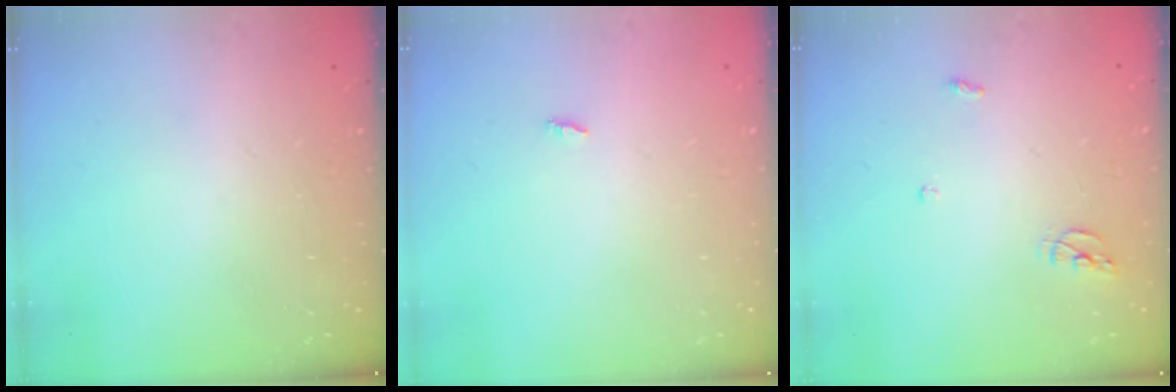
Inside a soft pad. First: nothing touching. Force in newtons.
{"total": 1.8, "press": 1.8, "slide": 0.2}
{"total": 5.5, "press": 5.5, "slide": 0.2}